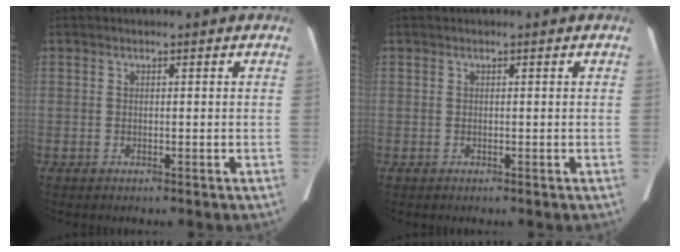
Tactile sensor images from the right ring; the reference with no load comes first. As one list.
[{"total": 0.0}]